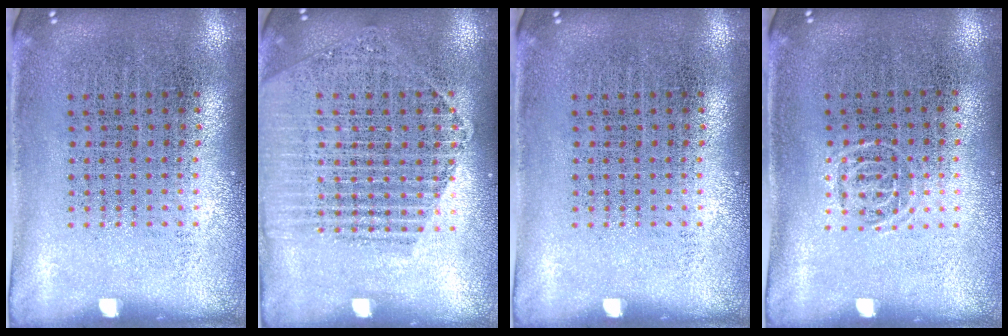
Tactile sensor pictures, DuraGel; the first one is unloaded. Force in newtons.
{"total": 1.7, "press": 1.6, "slide": 0.4}
{"total": 0.0}
{"total": 0.6, "press": 0.4, "slide": 0.4}